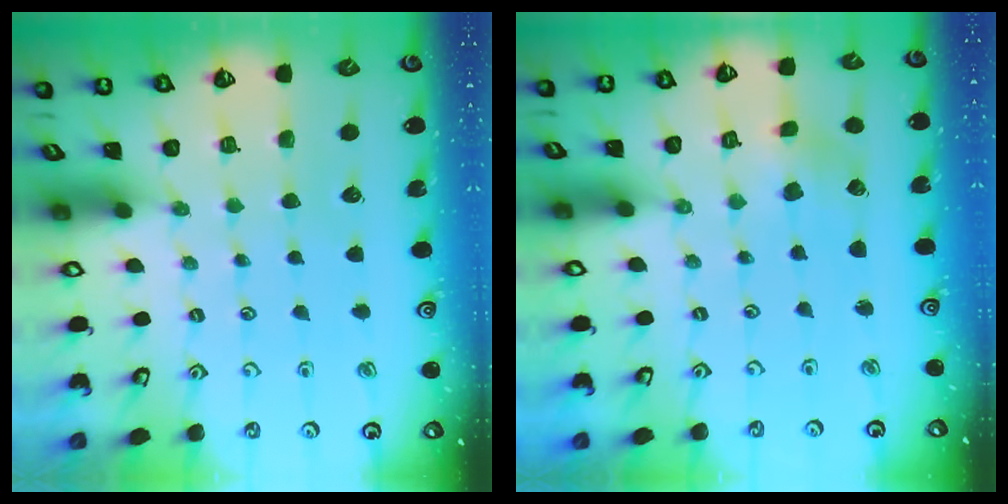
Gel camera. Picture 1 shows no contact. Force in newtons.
{"total": 2.4, "press": 2.3, "slide": 0.6}